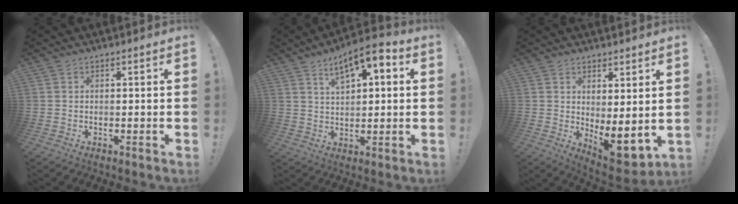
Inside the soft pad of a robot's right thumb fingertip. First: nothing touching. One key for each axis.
{"total": 8.6, "fx": 4.5, "fy": 3.4, "fz": 6.5, "tx": -0.106, "ty": -0.020, "tz": 0.079}
{"total": 7.1, "fx": 0.2, "fy": 2.9, "fz": 6.5, "tx": -0.056, "ty": -0.034, "tz": 0.010}